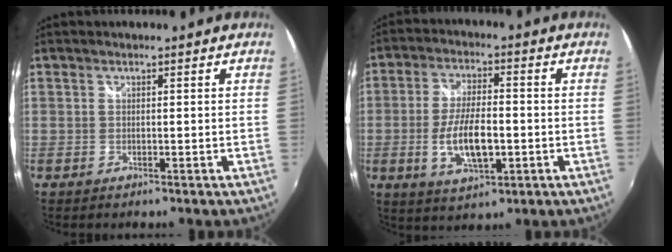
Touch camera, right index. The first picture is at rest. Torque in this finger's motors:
{"motor_torque": [0.33, -0.22, 0.39, 0.12]}